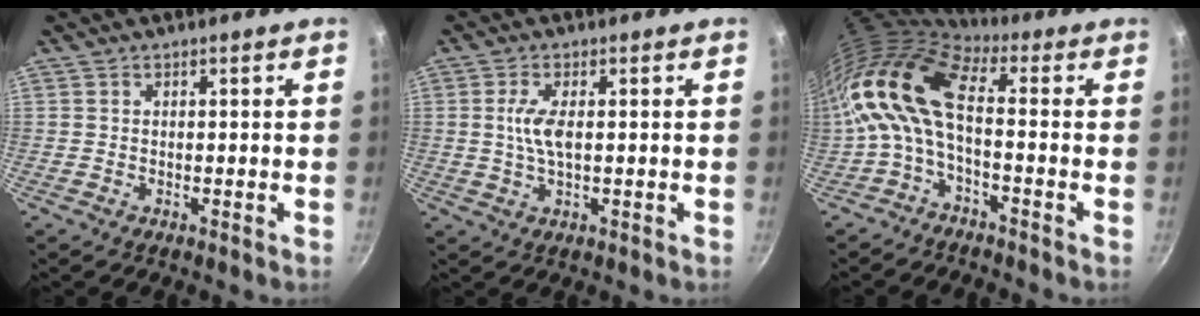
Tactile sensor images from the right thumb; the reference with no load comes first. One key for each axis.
{"total": 4.7, "fx": 0.4, "fy": 1.7, "fz": 4.3, "tx": -0.094, "ty": 0.000, "tz": 0.007}
{"total": 13.0, "fx": -0.6, "fy": 5.6, "fz": 11.7, "tx": -0.248, "ty": 0.021, "tz": -0.027}